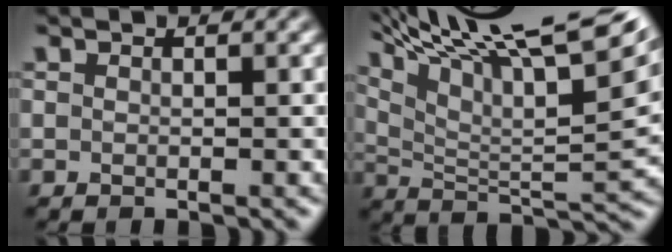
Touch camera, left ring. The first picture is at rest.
{"total": 16.9, "force": [11.9, 3.8, 11.4], "torque": [-0.211, 0.028, 0.180]}